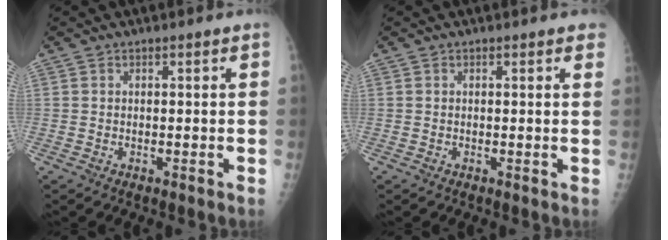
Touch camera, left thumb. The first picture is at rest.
{"total": 3.6, "force": [2.7, 1.3, 2.0], "torque": [0.002, -0.003, 0.021]}